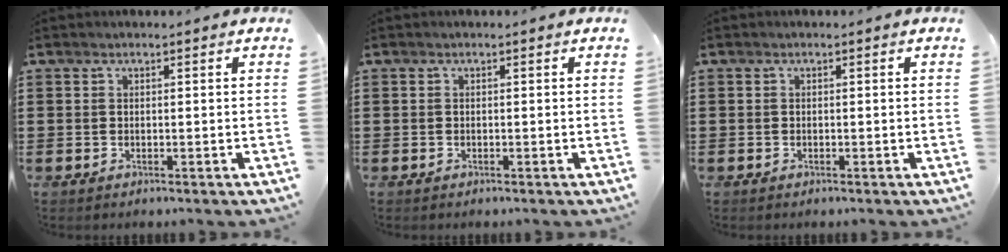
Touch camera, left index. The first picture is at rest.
{"total": 0.0}
{"total": 0.0}